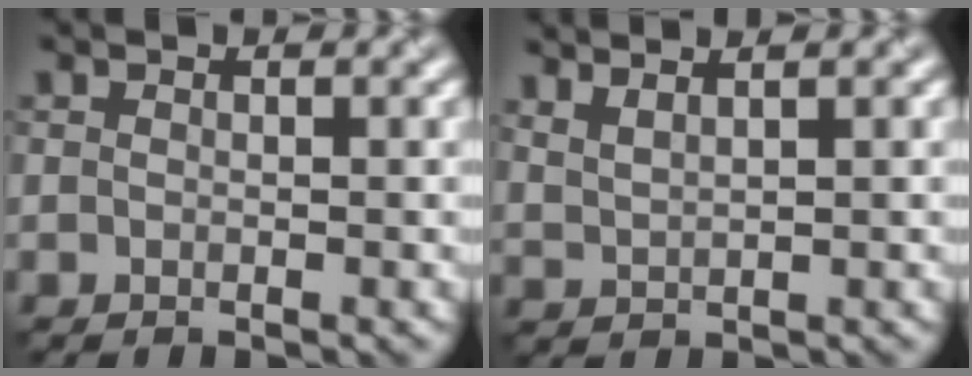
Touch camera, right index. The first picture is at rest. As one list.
[{"total": 3.5, "force": [3.0, 1.0, 1.3], "torque": [-0.007, 0.025, 0.029]}]